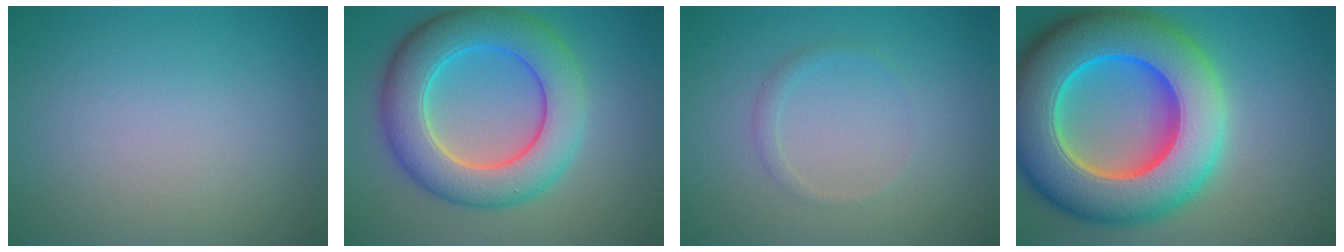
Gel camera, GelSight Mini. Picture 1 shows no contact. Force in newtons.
{"total": 8.9, "press": 8.9, "slide": 0.5}
{"total": 0.9, "press": 0.9, "slide": 0.0}
{"total": 15.6, "press": 15.6, "slide": 0.5}